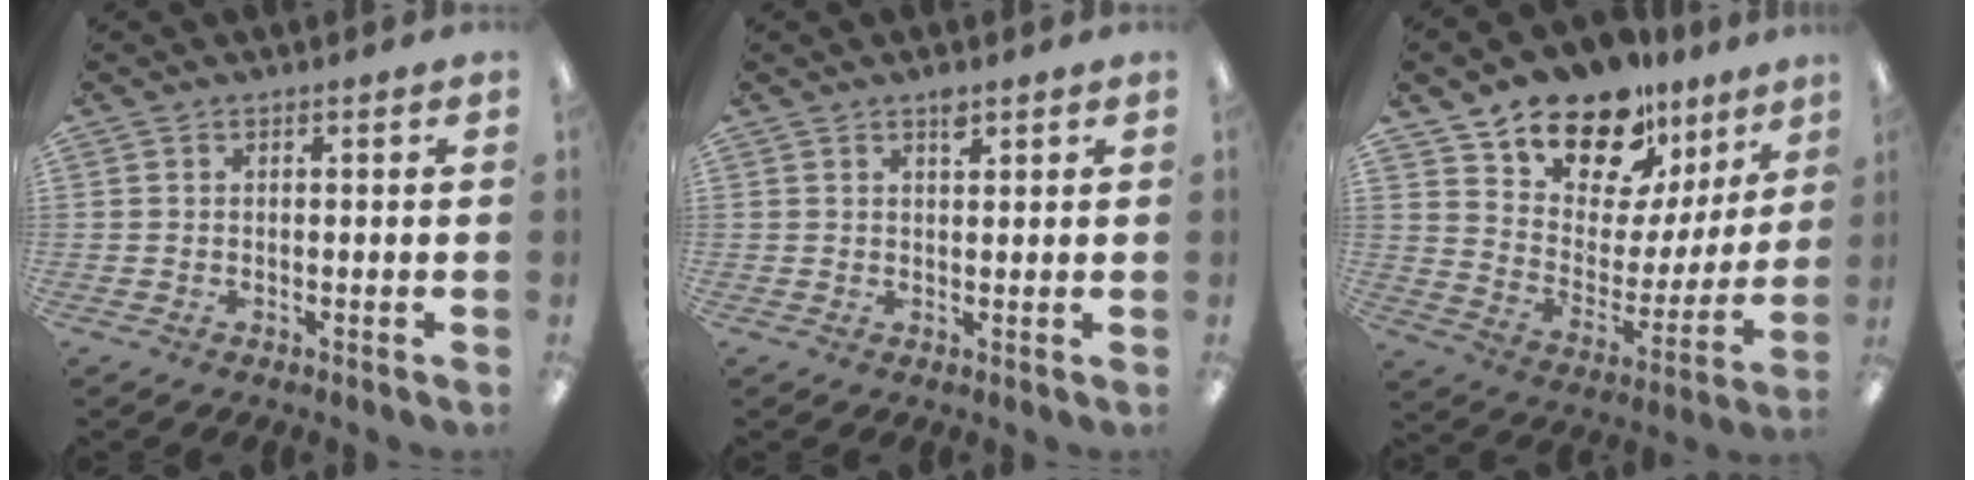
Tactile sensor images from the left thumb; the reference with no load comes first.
{"total": 2.2, "force": [1.7, 0.8, 1.2], "torque": [-0.011, -0.007, 0.027]}
{"total": 16.0, "force": [13.2, 7.6, 4.7], "torque": [-0.103, -0.108, 0.241]}